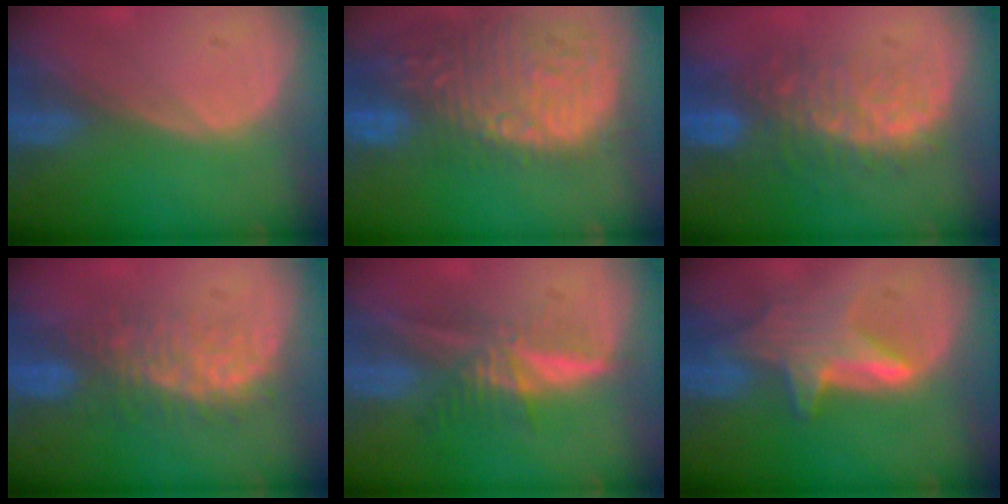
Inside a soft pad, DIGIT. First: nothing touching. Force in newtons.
{"total": 15.6, "press": 12.7, "slide": 9.0}
{"total": 9.7, "press": 8.5, "slide": 4.7}
{"total": 6.7, "press": 6.6, "slide": 1.2}
{"total": 5.8, "press": 5.5, "slide": 2.0}
{"total": 6.6, "press": 6.2, "slide": 2.1}